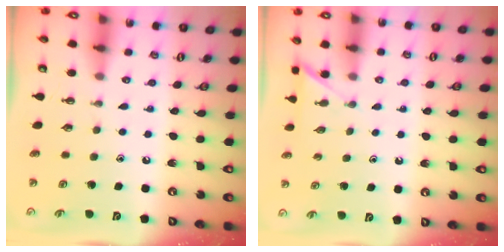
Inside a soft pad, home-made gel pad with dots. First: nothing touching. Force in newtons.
{"total": 3.1, "press": 3.1, "slide": 0.4}